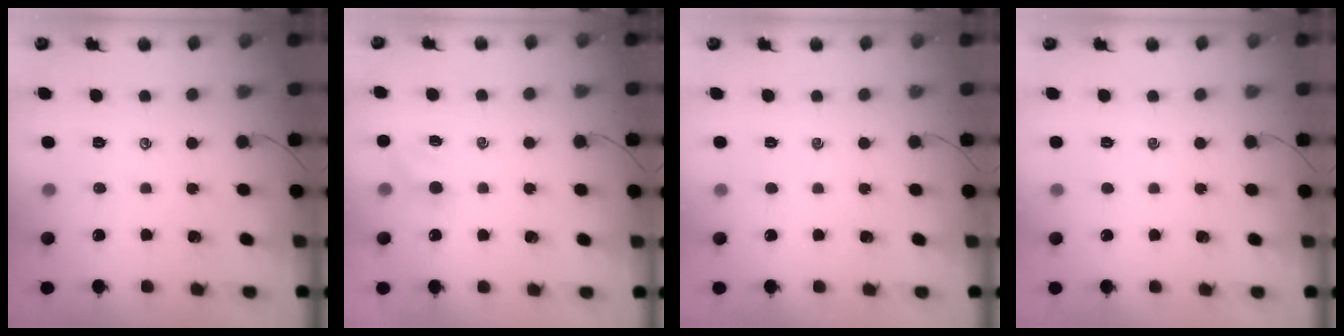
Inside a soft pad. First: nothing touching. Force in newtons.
{"total": 3.4, "press": 3.2, "slide": 1.2}
{"total": 0.0}
{"total": 0.0}